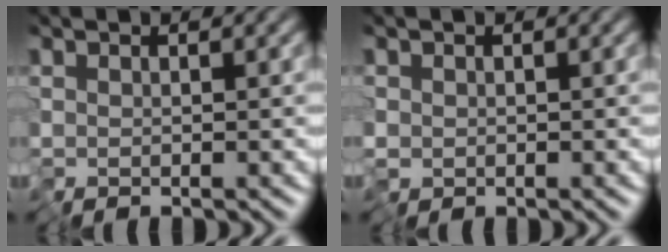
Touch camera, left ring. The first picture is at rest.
{"total": 0.8, "force": [-0.3, 0.7, 0.2], "torque": [-0.004, -0.001, -0.007]}